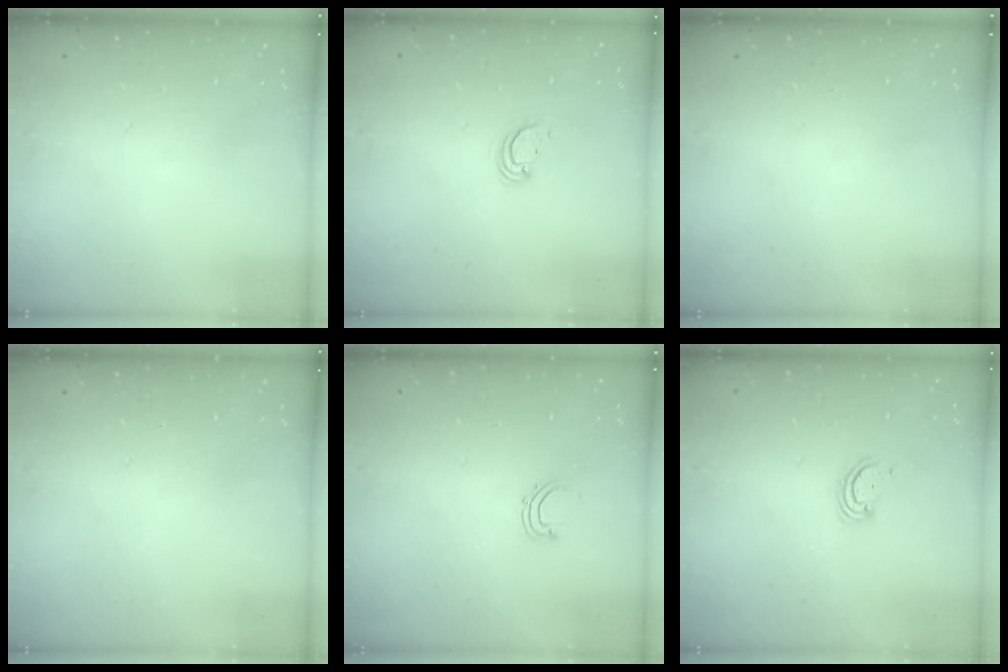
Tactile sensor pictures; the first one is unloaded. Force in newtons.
{"total": 3.2, "press": 3.1, "slide": 0.3}
{"total": 0.0}
{"total": 0.0}
{"total": 3.7, "press": 3.6, "slide": 0.8}
{"total": 2.9, "press": 2.9, "slide": 0.2}